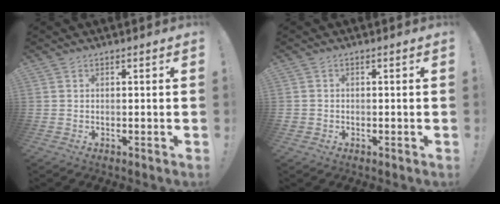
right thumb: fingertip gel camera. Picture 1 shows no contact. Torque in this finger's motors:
{"motor_torque": [0.02, 0.15, 0.07, -0.15, 0.00]}